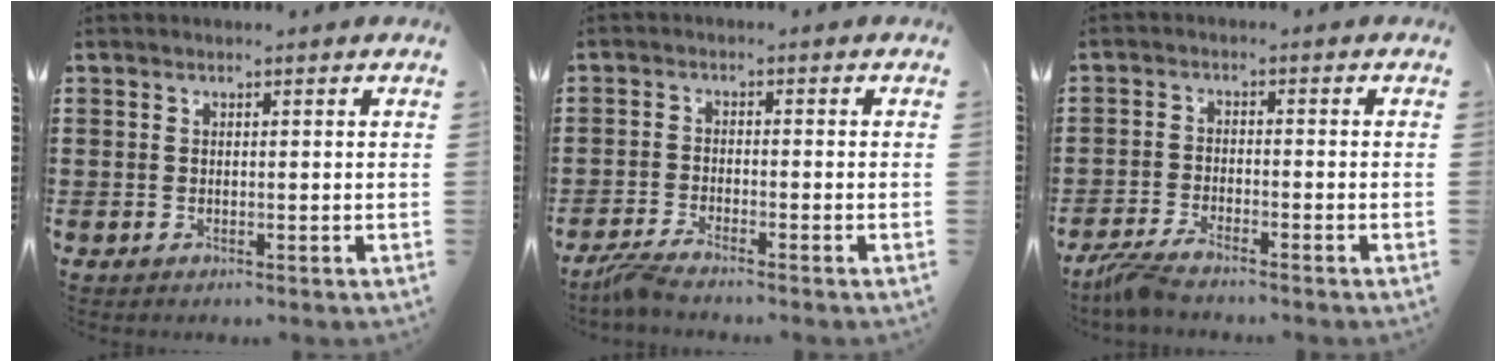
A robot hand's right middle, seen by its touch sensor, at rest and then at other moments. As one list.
[{"total": 2.9, "force": [-2.5, -0.2, 1.3], "torque": [-0.046, -0.011, -0.054]}, {"total": 3.6, "force": [-3.2, 0.0, 1.6], "torque": [-0.050, -0.011, -0.067]}]